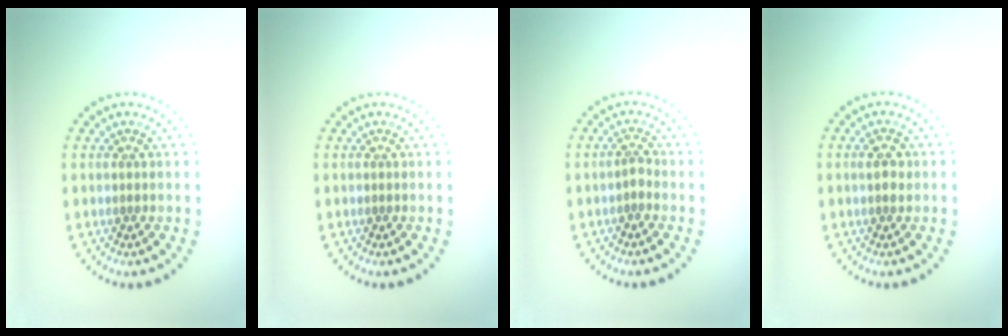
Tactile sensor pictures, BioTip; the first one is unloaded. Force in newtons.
{"total": 0.0}
{"total": 1.0, "press": 0.7, "slide": 0.7}
{"total": 1.4, "press": 1.4, "slide": 0.3}